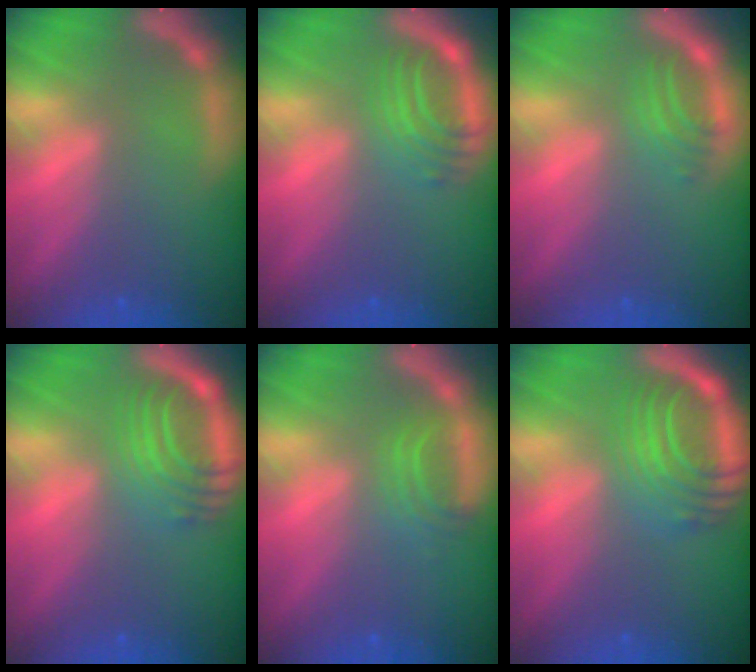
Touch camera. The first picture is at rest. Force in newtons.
{"total": 4.5}
{"total": 2.5}
{"total": 6.5}
{"total": 2.5}
{"total": 8.1}